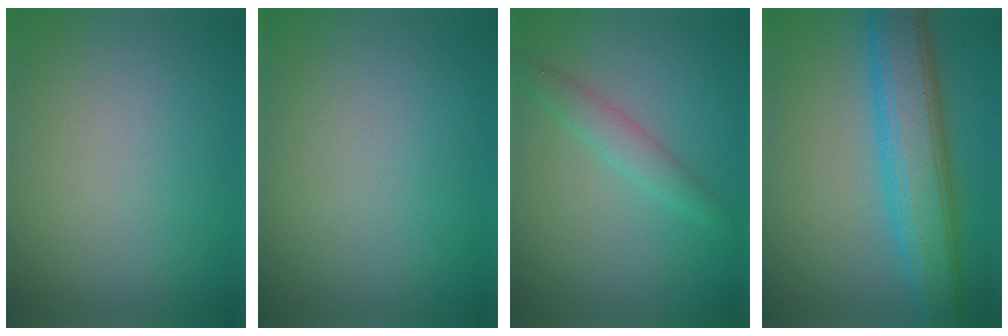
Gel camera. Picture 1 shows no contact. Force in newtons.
{"total": 0.0}
{"total": 2.1, "press": 2.1, "slide": 0.0}
{"total": 7.8, "press": 7.8, "slide": 0.1}